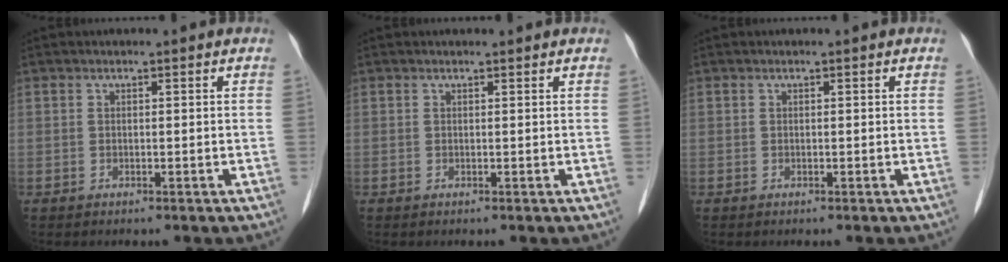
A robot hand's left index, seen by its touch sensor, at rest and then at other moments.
{"total": 0.9, "force": [0.8, 0.1, 0.2], "torque": [-0.012, 0.004, 0.011]}
{"total": 0.0}